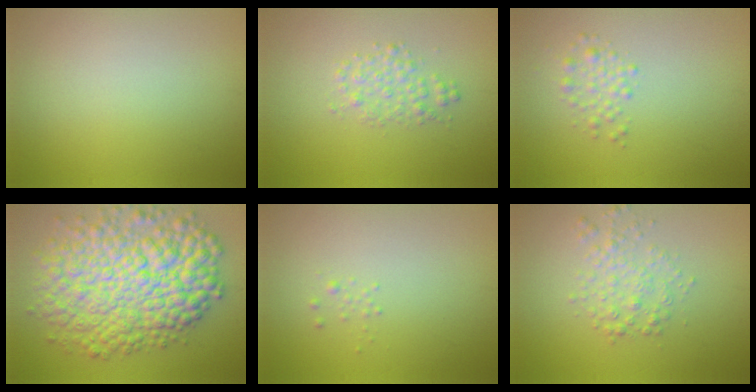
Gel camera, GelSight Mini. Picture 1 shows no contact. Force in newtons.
{"total": 2.0, "press": 2.0, "slide": 0.0}
{"total": 1.6, "press": 1.6, "slide": 0.1}
{"total": 11.0, "press": 11.0, "slide": 0.1}
{"total": 0.7, "press": 0.7, "slide": 0.1}
{"total": 2.4, "press": 2.4, "slide": 0.1}